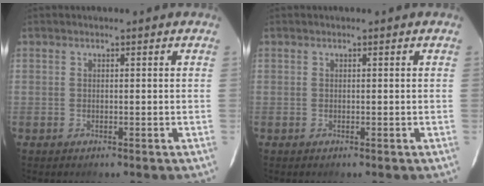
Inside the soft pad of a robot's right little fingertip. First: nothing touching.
{"total": 0.0}